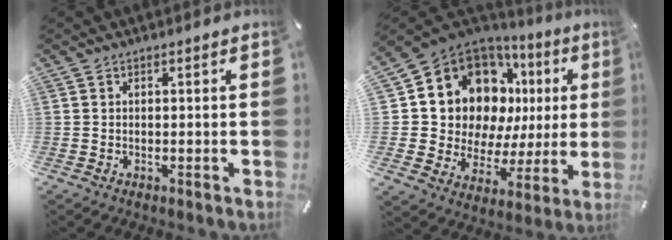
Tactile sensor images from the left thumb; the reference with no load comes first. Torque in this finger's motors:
{"motor_torque": [2.31, 2.70, 1.92, -0.61, 0.17]}